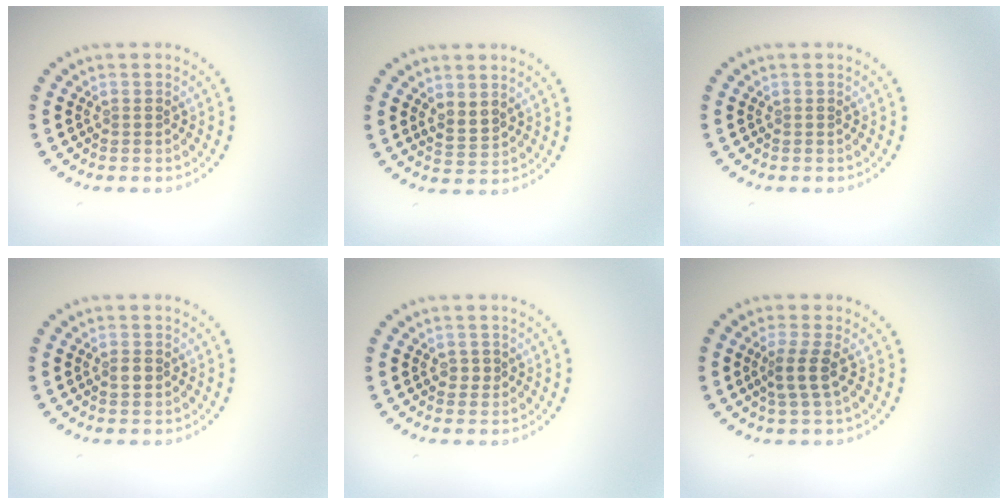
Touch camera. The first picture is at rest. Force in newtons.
{"total": 1.9, "press": 1.8, "slide": 0.7}
{"total": 0.0}
{"total": 0.9, "press": 0.8, "slide": 0.3}
{"total": 1.0, "press": 1.0, "slide": 0.4}
{"total": 2.2, "press": 1.8, "slide": 1.3}